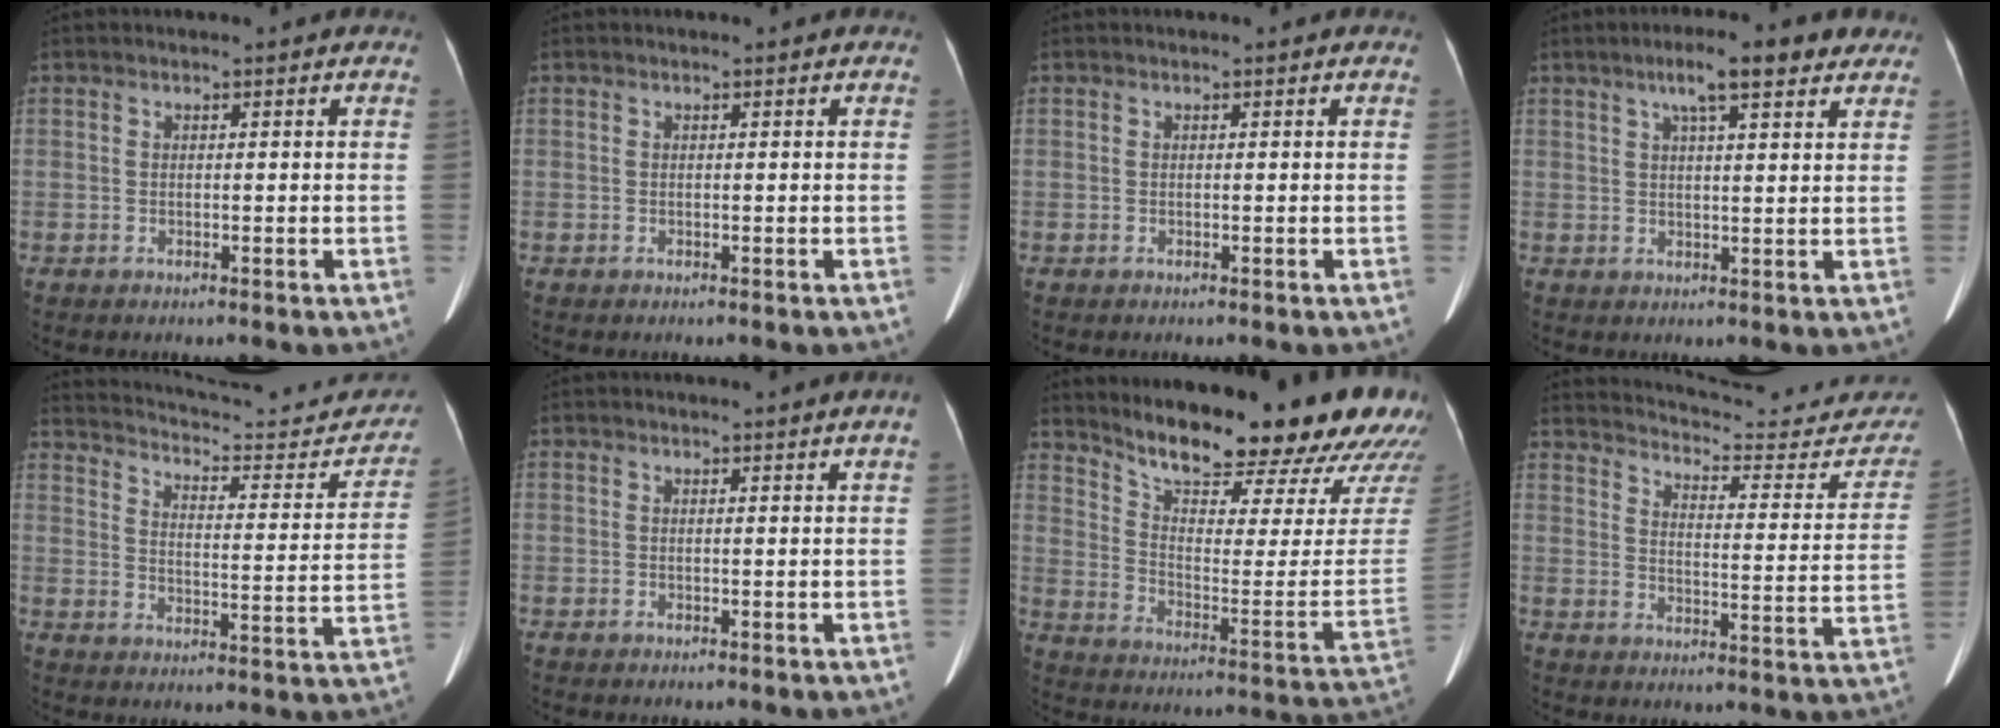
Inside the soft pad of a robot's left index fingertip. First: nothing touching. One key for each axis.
{"total": 0.0}
{"total": 0.0}
{"total": 7.1, "fx": 4.5, "fy": 1.1, "fz": 5.4, "tx": -0.077, "ty": 0.015, "tz": 0.066}
{"total": 21.9, "fx": 20.4, "fy": 4.0, "fz": 7.0, "tx": -0.093, "ty": -0.050, "tz": 0.257}
{"total": 1.0, "fx": 0.6, "fy": -0.5, "fz": 0.5, "tx": -0.012, "ty": -0.015, "tz": 0.011}
{"total": 25.6, "fx": 22.2, "fy": 4.0, "fz": 12.1, "tx": -0.187, "ty": -0.084, "tz": 0.291}
{"total": 24.0, "fx": 22.7, "fy": 4.0, "fz": 6.6, "tx": -0.084, "ty": -0.088, "tz": 0.270}